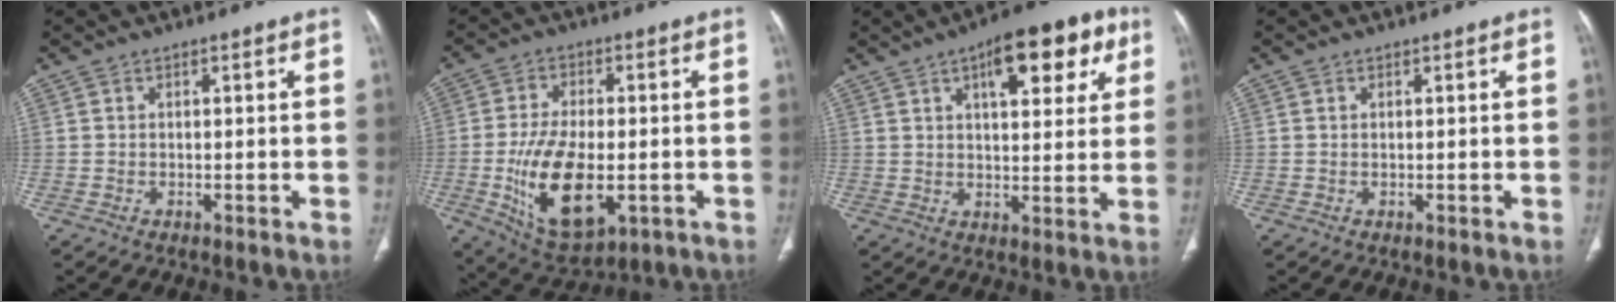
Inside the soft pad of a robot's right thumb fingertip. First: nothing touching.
{"total": 15.4, "force": [-3.4, 7.9, 12.7], "torque": [-0.221, -0.007, -0.041]}
{"total": 15.2, "force": [7.0, 6.4, 11.9], "torque": [-0.121, -0.007, 0.091]}
{"total": 0.0}